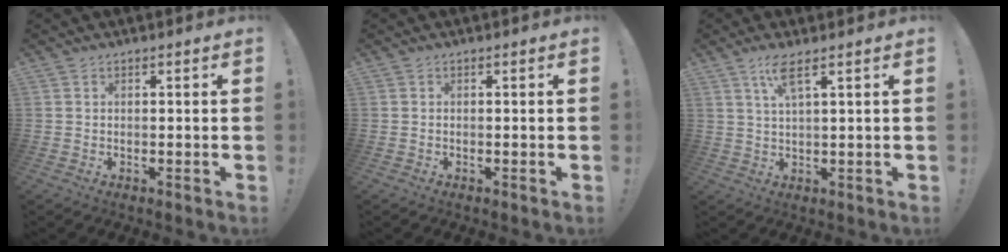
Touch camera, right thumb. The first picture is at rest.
{"total": 0.0}
{"total": 5.4, "force": [2.8, 0.7, 4.5], "torque": [-0.093, -0.001, 0.048]}